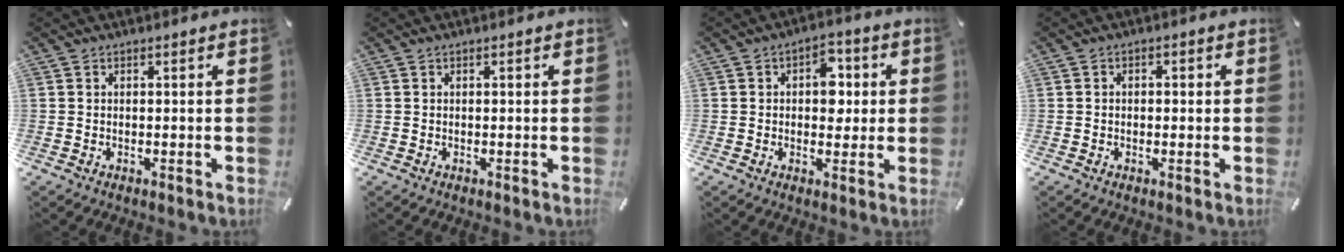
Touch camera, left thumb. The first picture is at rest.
{"total": 0.0}
{"total": 7.0, "force": [0.7, 5.0, 4.8], "torque": [-0.042, -0.006, 0.001]}
{"total": 1.4, "force": [-0.4, 1.1, 0.7], "torque": [-0.012, 0.006, -0.010]}